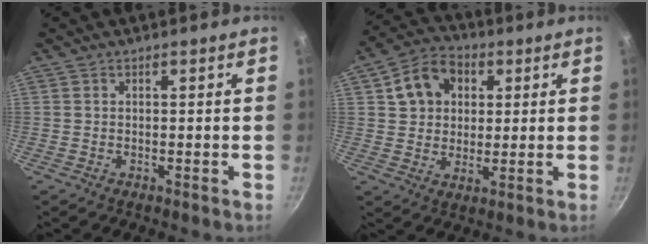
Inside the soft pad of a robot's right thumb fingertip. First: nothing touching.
{"total": 10.8, "force": [3.4, 8.4, 5.9], "torque": [-0.082, 0.004, 0.047]}